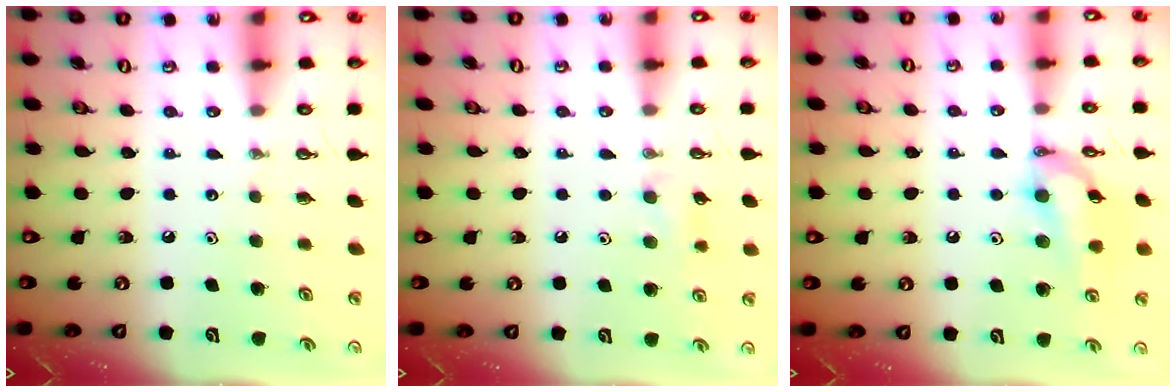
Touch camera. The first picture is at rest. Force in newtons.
{"total": 7.6, "press": 7.3, "slide": 2.3}
{"total": 12.7, "press": 12.7, "slide": 1.0}